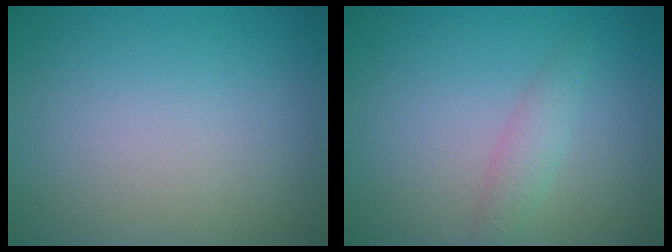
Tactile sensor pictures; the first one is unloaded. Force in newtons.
{"total": 1.7, "press": 1.7, "slide": 0.1}